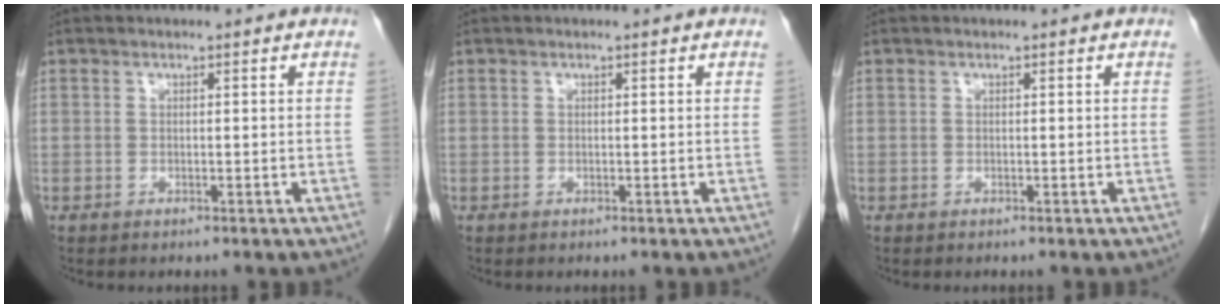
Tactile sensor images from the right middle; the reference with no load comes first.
{"total": 0.0}
{"total": 0.0}